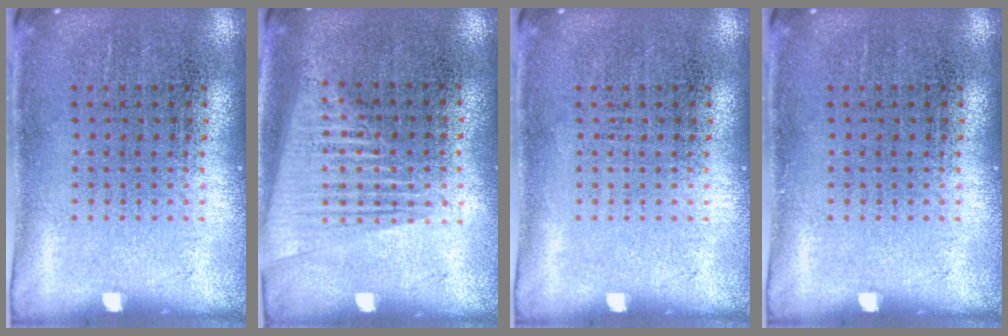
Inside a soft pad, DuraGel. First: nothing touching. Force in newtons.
{"total": 1.6, "press": 1.4, "slide": 0.6}
{"total": 0.0}
{"total": 0.0}